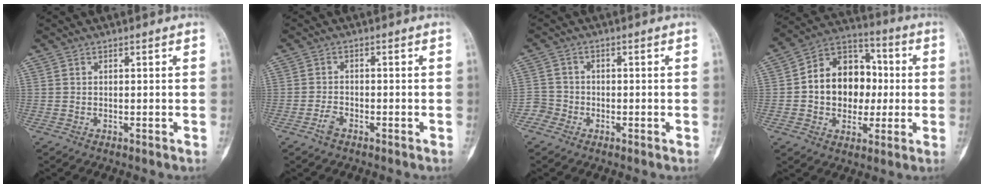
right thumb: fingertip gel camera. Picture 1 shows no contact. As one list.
[{"total": 2.2, "force": [-1.4, 1.1, 1.2], "torque": [-0.027, 0.008, -0.028]}, {"total": 2.9, "force": [-1.5, 2.4, -0.3], "torque": [0.021, 0.010, -0.039]}, {"total": 16.0, "force": [0.1, 12.4, 10.2], "torque": [-0.111, 0.029, -0.002]}]